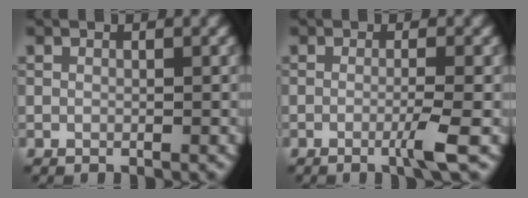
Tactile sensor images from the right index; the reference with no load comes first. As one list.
[{"total": 2.5, "force": [-0.8, 0.2, 2.3], "torque": [-0.037, -0.001, -0.022]}]